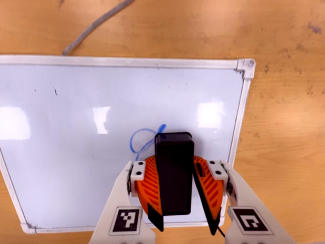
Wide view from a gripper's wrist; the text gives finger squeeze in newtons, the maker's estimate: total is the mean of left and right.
{"total": 12.5, "left": 13.8, "right": 11.1}